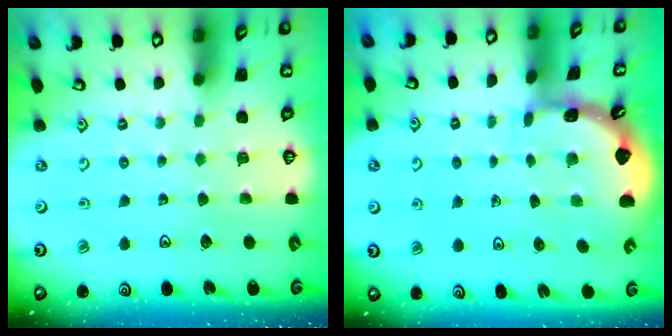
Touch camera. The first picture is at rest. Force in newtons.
{"total": 1.8, "press": 1.8, "slide": 0.2}